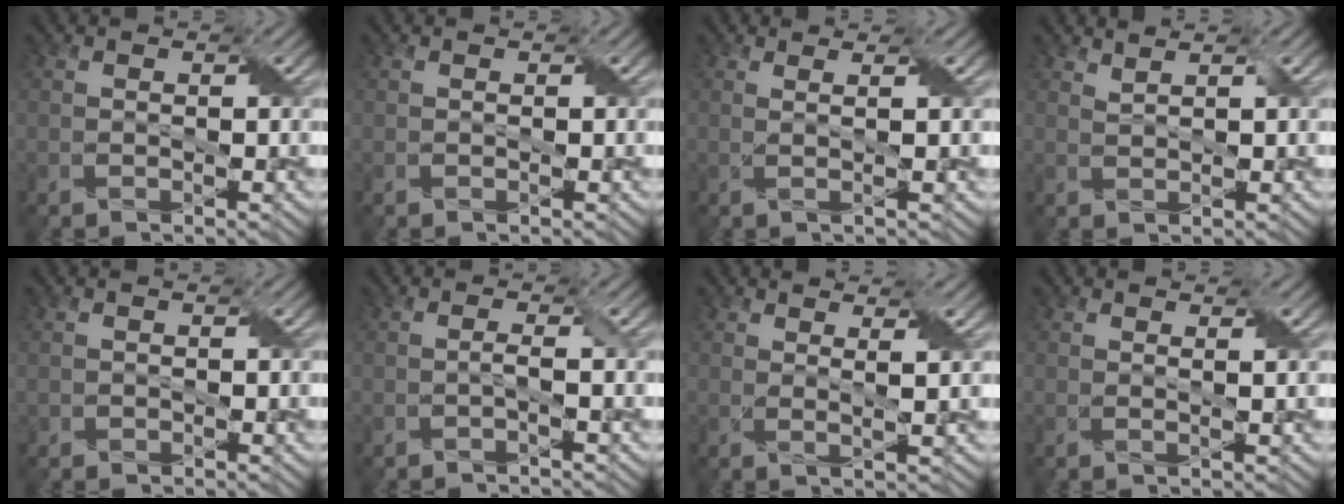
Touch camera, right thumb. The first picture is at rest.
{"total": 0.0}
{"total": 2.0, "force": [0.8, 0.2, 1.8], "torque": [-0.037, 0.007, -0.002]}
{"total": 1.4, "force": [1.3, 0.1, 0.7], "torque": [-0.019, 0.002, 0.027]}
{"total": 0.6, "force": [-0.1, 0.5, 0.0], "torque": [-0.003, -0.001, -0.002]}
{"total": 1.1, "force": [-0.3, -0.1, 1.1], "torque": [-0.021, 0.006, -0.008]}
{"total": 2.4, "force": [1.4, 0.2, 1.9], "torque": [-0.039, 0.000, 0.022]}
{"total": 1.0, "force": [0.7, -0.1, 0.7], "torque": [-0.019, 0.004, 0.009]}